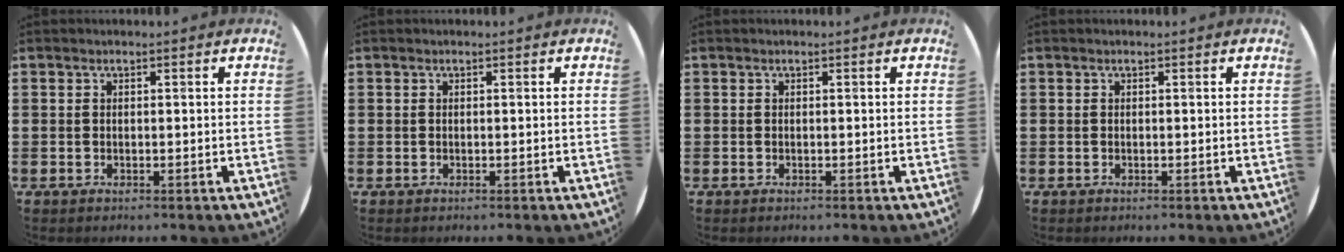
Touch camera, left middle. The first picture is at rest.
{"total": 0.0}
{"total": 0.0}
{"total": 0.0}